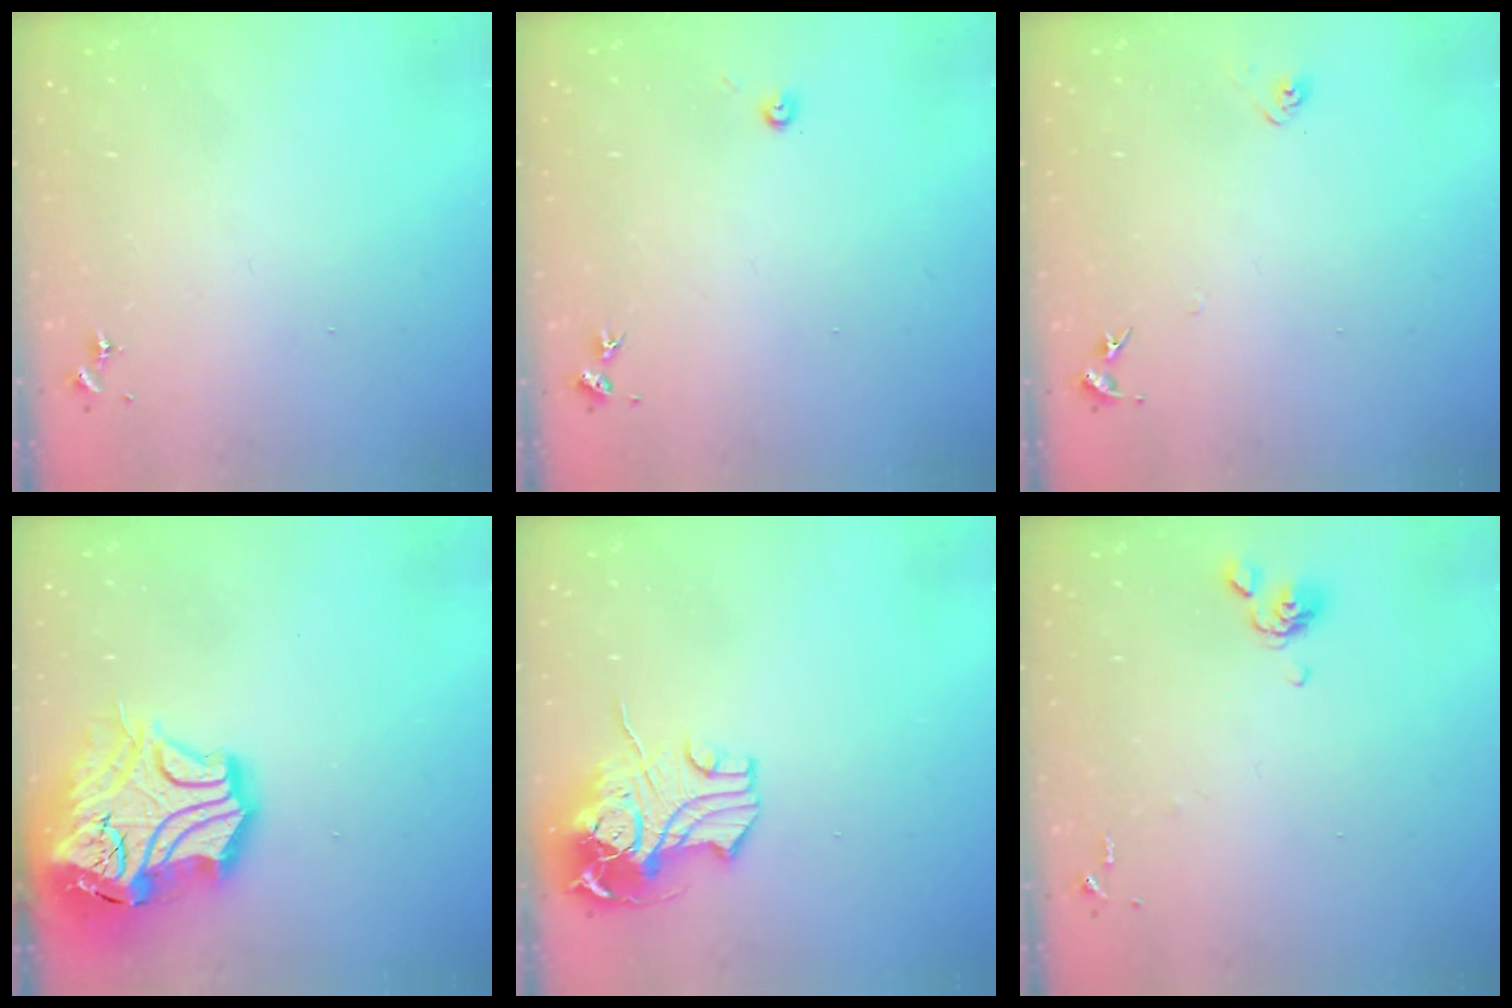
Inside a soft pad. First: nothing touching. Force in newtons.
{"total": 2.7, "press": 2.7, "slide": 0.2}
{"total": 5.0, "press": 5.0, "slide": 0.7}
{"total": 19.5, "press": 19.3, "slide": 2.9}
{"total": 12.2, "press": 12.0, "slide": 2.1}
{"total": 6.4, "press": 6.2, "slide": 1.5}